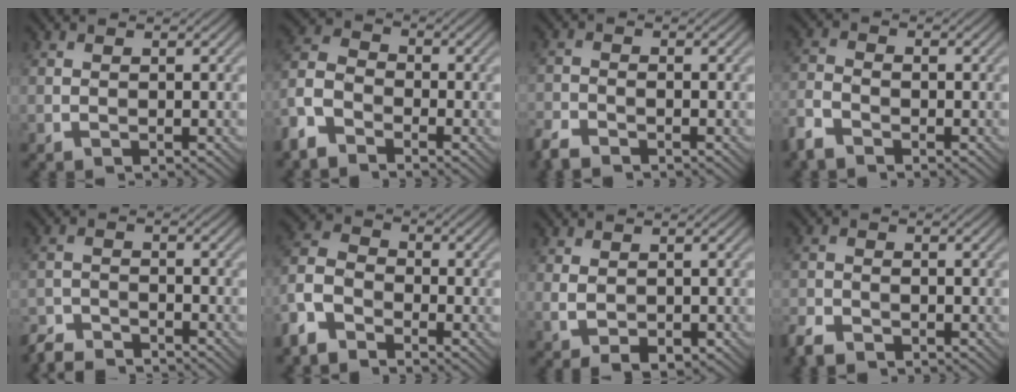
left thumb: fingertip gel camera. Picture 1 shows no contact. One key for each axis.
{"total": 6.6, "fx": -4.4, "fy": 3.7, "fz": 3.2, "tx": -0.089, "ty": -0.001, "tz": -0.105}
{"total": 3.3, "fx": -2.8, "fy": 1.0, "fz": 1.3, "tx": -0.030, "ty": -0.009, "tz": -0.064}
{"total": 4.0, "fx": -2.9, "fy": 2.0, "fz": 1.9, "tx": -0.046, "ty": -0.005, "tz": -0.074}
{"total": 4.4, "fx": -4.2, "fy": 0.8, "fz": 0.9, "tx": -0.016, "ty": -0.004, "tz": -0.089}
{"total": 7.3, "fx": -4.9, "fy": 4.1, "fz": 3.6, "tx": -0.095, "ty": -0.002, "tz": -0.118}
{"total": 3.1, "fx": -0.6, "fy": 1.8, "fz": 2.4, "tx": -0.052, "ty": -0.010, "tz": -0.003}
{"total": 3.5, "fx": -2.9, "fy": 1.5, "fz": 1.4, "tx": -0.030, "ty": -0.008, "tz": -0.067}